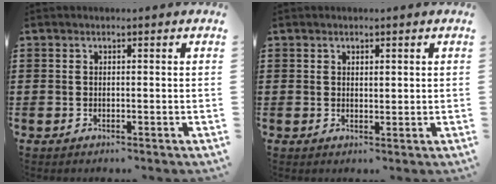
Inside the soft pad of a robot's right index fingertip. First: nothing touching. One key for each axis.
{"total": 0.9, "fx": 0.6, "fy": 0.5, "fz": 0.4, "tx": -0.009, "ty": 0.004, "tz": 0.011}